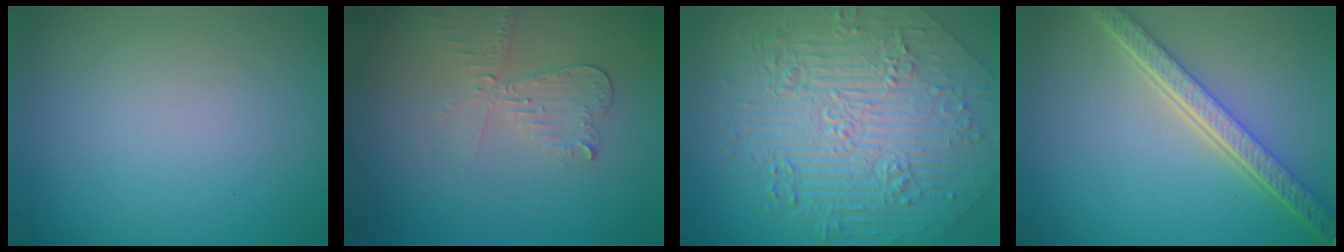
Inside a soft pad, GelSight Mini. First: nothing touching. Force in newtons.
{"total": 2.6, "press": 2.5, "slide": 0.6}
{"total": 11.1, "press": 7.5, "slide": 8.2}
{"total": 5.5, "press": 4.3, "slide": 3.5}